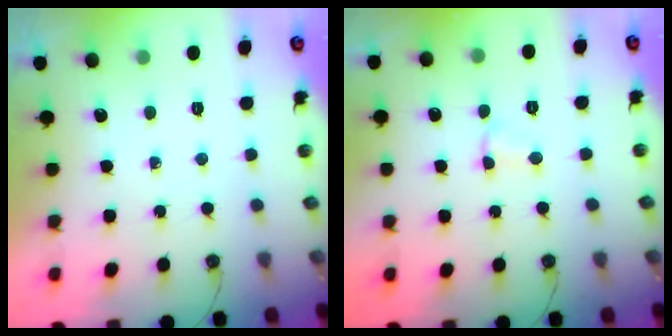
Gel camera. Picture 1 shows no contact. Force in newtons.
{"total": 2.8, "press": 2.8, "slide": 0.3}